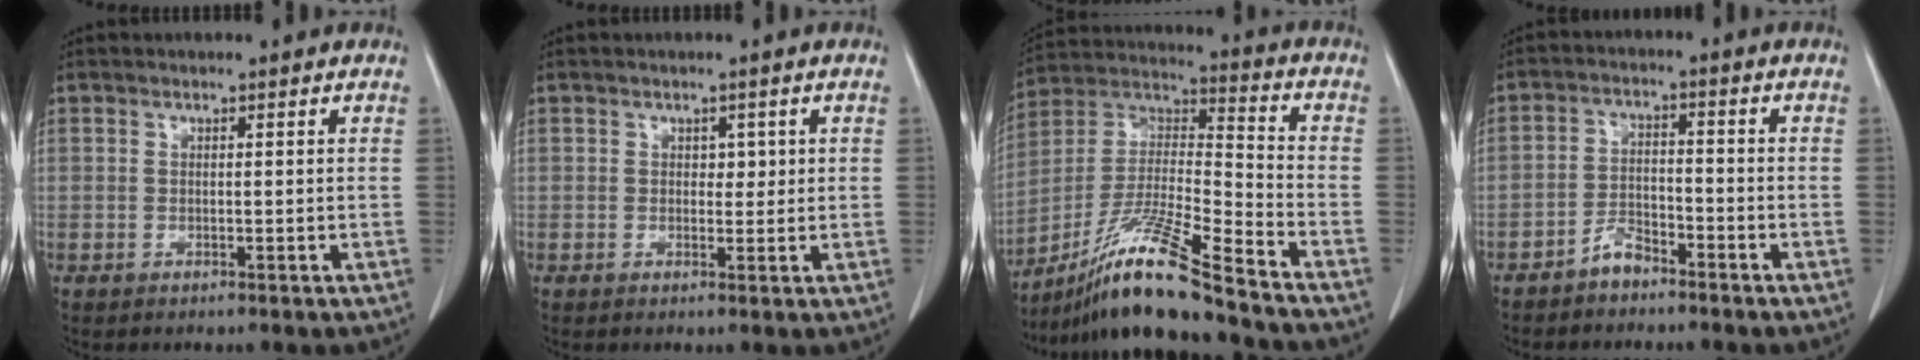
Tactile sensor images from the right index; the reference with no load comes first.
{"total": 1.6, "force": [0.4, 1.2, 1.0], "torque": [-0.005, 0.000, 0.005]}
{"total": 16.8, "force": [-13.2, -0.9, 10.4], "torque": [-0.209, -0.012, -0.245]}
{"total": 3.6, "force": [-3.0, 1.3, 1.3], "torque": [-0.022, 0.005, -0.057]}